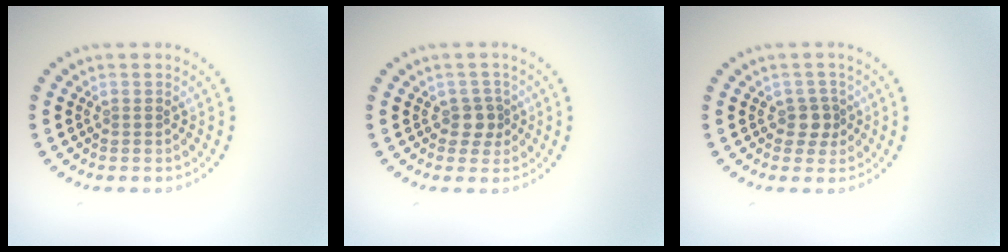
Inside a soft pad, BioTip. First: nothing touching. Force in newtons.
{"total": 1.8, "press": 1.5, "slide": 1.0}
{"total": 1.8, "press": 1.5, "slide": 1.0}